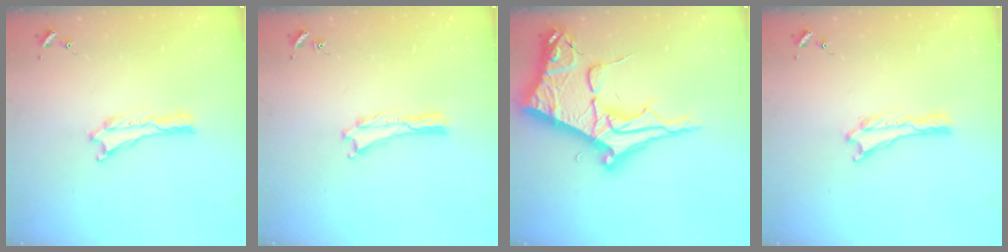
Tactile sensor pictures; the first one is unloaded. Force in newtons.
{"total": 0.0}
{"total": 12.4, "press": 12.4, "slide": 1.4}
{"total": 0.0}